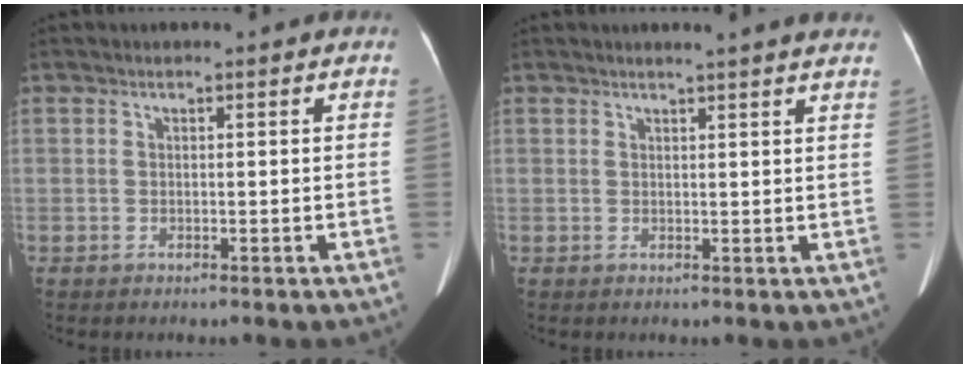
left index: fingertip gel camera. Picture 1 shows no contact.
{"total": 6.7, "force": [6.0, -0.1, 3.0], "torque": [-0.041, 0.012, 0.057]}